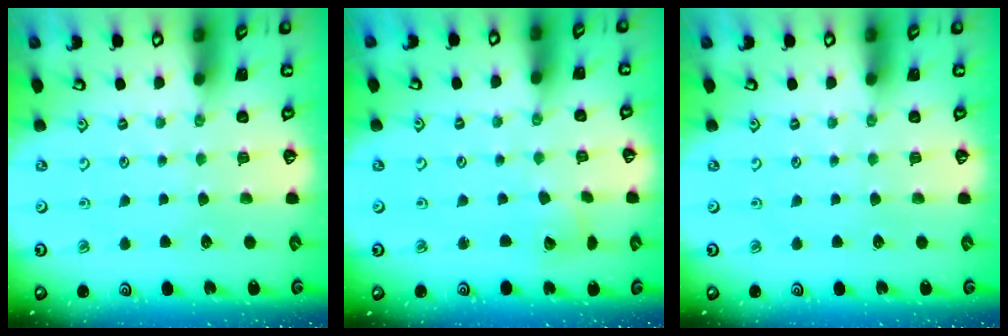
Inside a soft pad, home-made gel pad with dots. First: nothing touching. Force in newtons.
{"total": 3.4, "press": 3.3, "slide": 0.5}
{"total": 0.0}